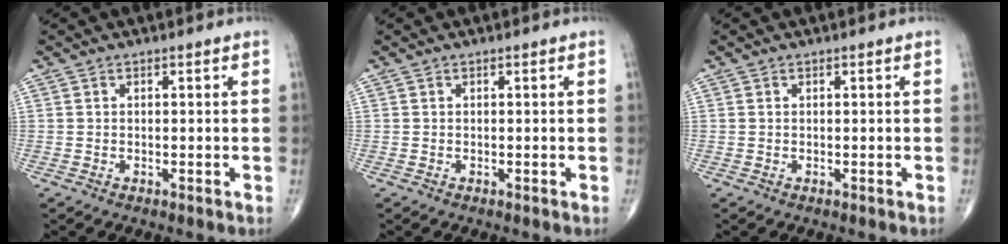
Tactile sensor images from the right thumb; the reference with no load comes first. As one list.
[{"total": 0.0}, {"total": 0.0}]